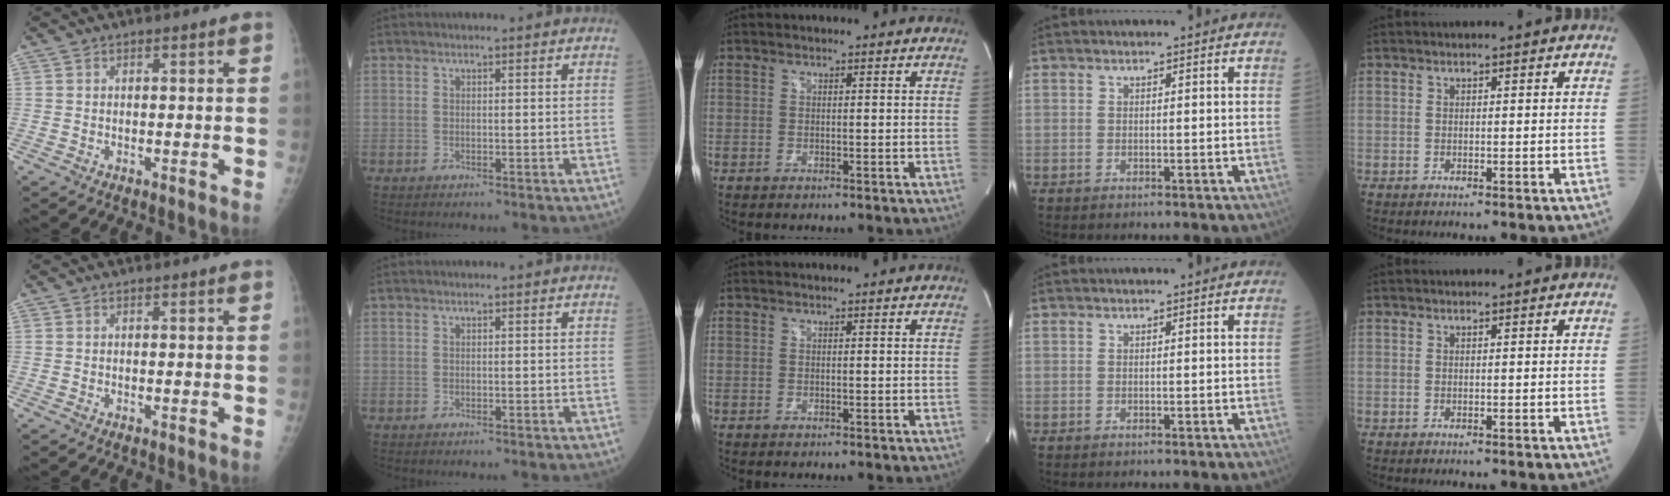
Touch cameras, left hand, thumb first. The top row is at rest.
{}